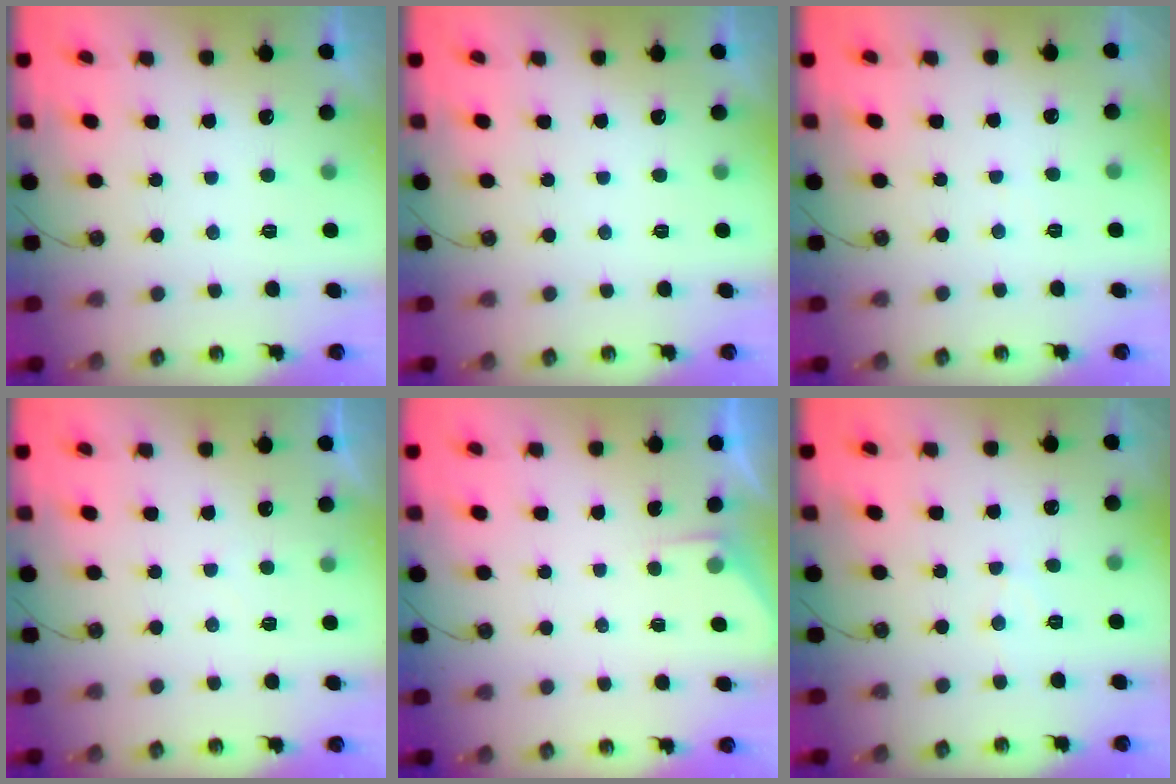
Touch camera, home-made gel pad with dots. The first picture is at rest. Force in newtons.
{"total": 0.0}
{"total": 1.7, "press": 1.6, "slide": 0.3}
{"total": 2.0, "press": 2.0, "slide": 0.3}
{"total": 2.1, "press": 2.0, "slide": 0.3}
{"total": 4.7, "press": 4.6, "slide": 0.7}